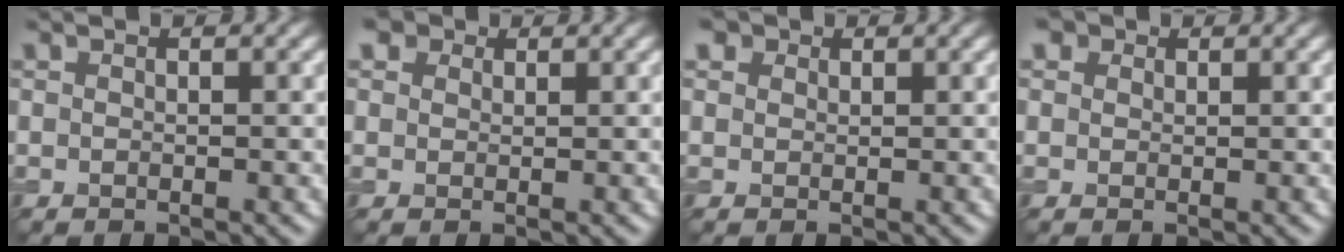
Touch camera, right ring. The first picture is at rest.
{"total": 3.3, "force": [2.2, 2.1, 1.4], "torque": [-0.036, 0.007, 0.020]}
{"total": 2.0, "force": [1.3, 1.3, 0.7], "torque": [-0.013, 0.002, 0.006]}
{"total": 2.1, "force": [1.3, 1.4, 0.8], "torque": [-0.014, 0.007, -0.002]}